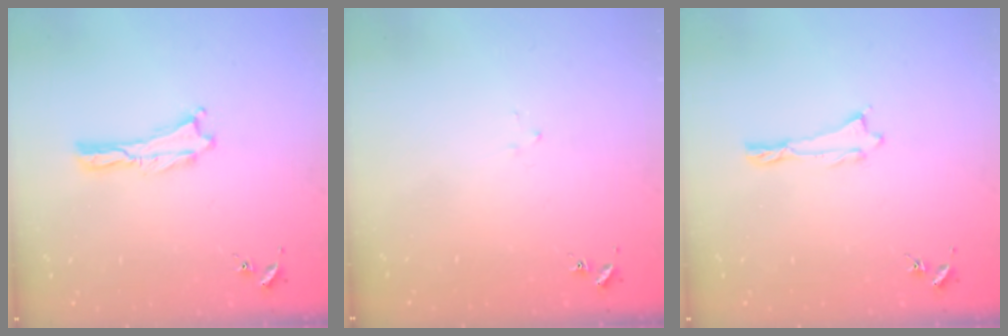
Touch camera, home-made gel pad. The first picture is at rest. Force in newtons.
{"total": 1.8, "press": 1.8, "slide": 0.1}
{"total": 0.0}